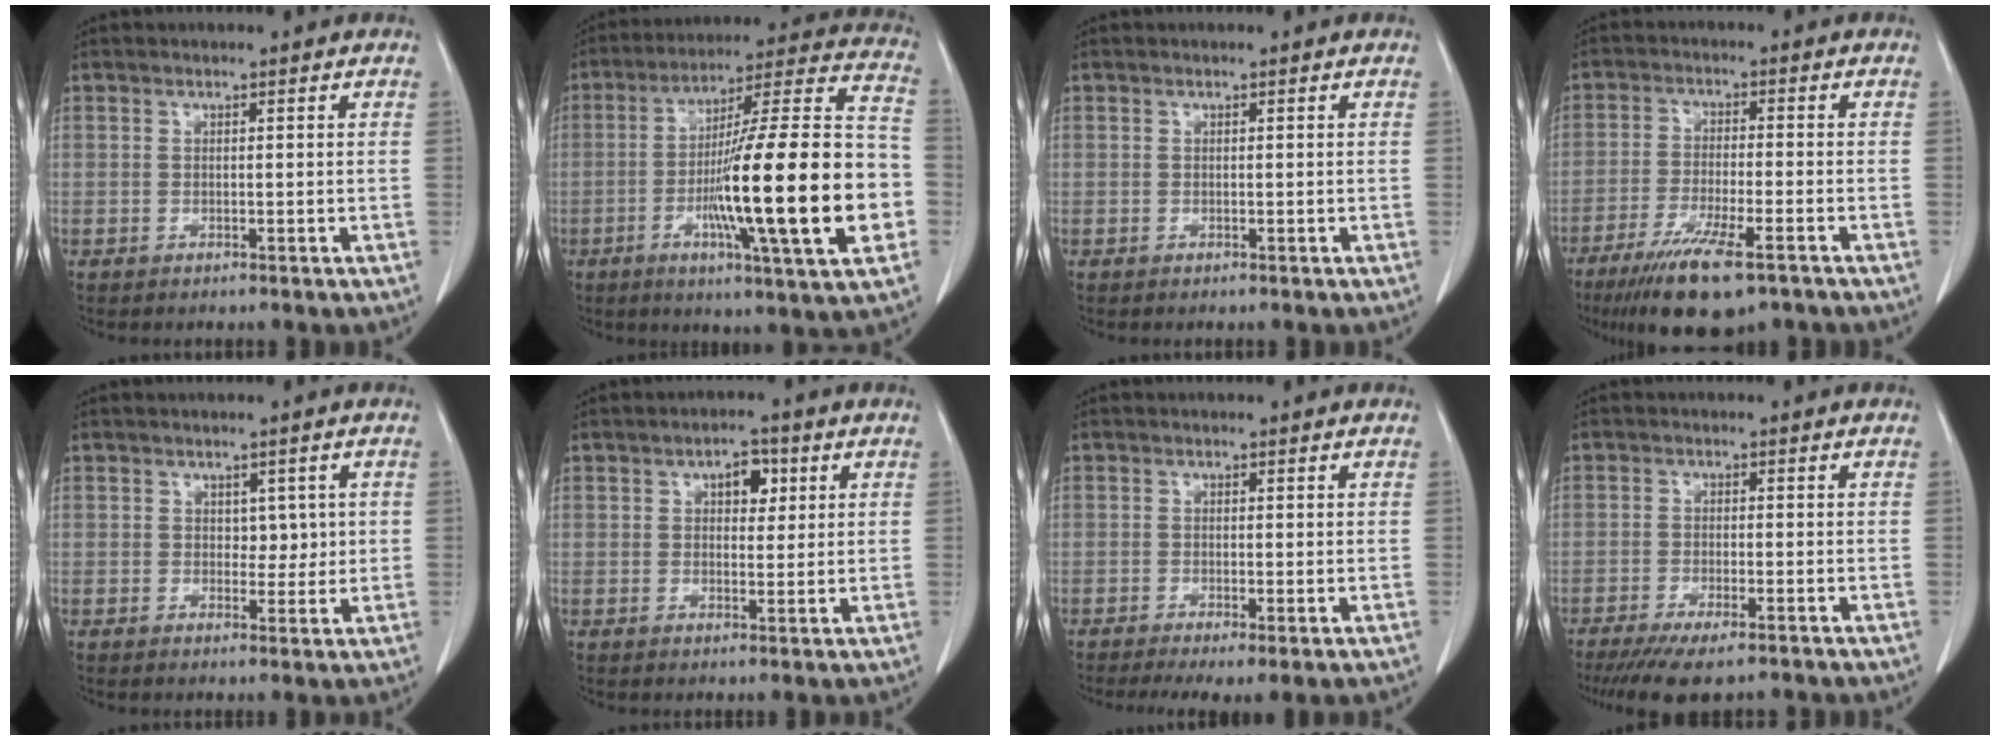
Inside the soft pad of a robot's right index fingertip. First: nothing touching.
{"total": 26.0, "force": [-5.7, 1.2, 25.4], "torque": [-0.353, -0.001, -0.098]}
{"total": 0.0}
{"total": 11.5, "force": [-7.6, 2.1, 8.4], "torque": [-0.142, -0.026, -0.120]}
{"total": 2.9, "force": [0.7, 1.9, 2.1], "torque": [-0.020, -0.001, 0.012]}
{"total": 4.3, "force": [1.7, 2.3, 3.2], "torque": [-0.045, 0.010, 0.025]}
{"total": 4.5, "force": [-2.5, 1.1, 3.6], "torque": [-0.058, -0.018, -0.041]}
{"total": 8.3, "force": [-6.3, 1.9, 5.0], "torque": [-0.072, -0.015, -0.097]}